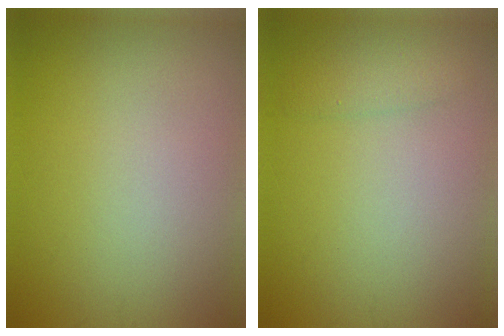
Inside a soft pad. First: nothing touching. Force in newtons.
{"total": 1.5, "press": 1.5, "slide": 0.0}